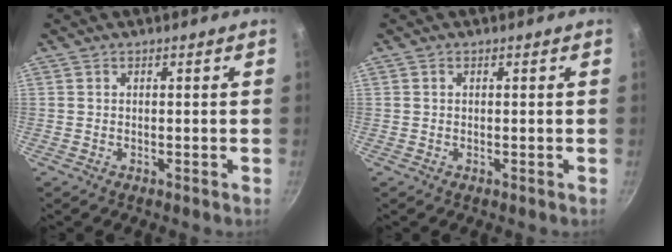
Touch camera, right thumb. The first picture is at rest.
{"total": 0.0}